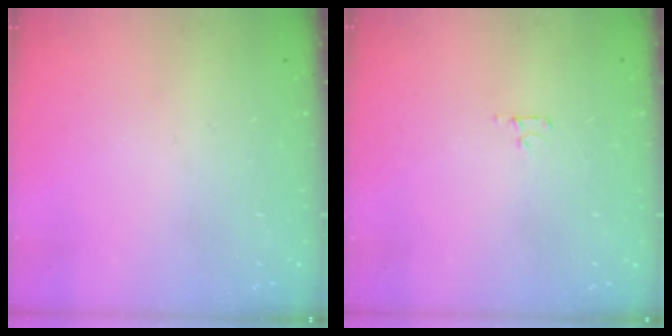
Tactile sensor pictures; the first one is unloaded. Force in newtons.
{"total": 2.7, "press": 2.7, "slide": 0.3}